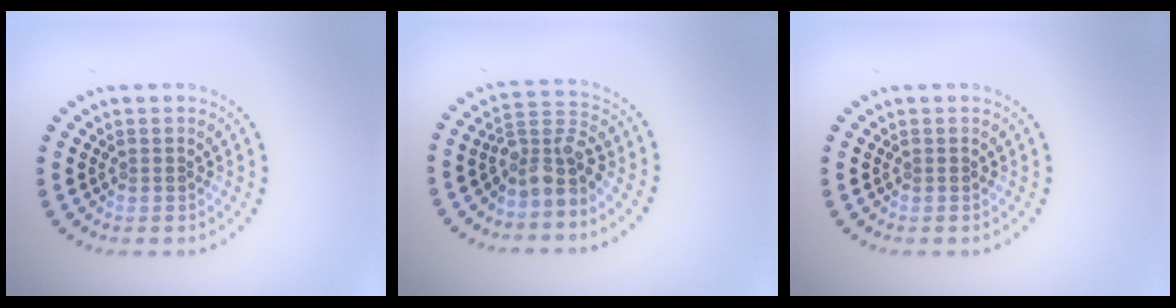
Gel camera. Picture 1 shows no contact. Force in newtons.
{"total": 3.5, "press": 2.8, "slide": 2.2}
{"total": 0.0}